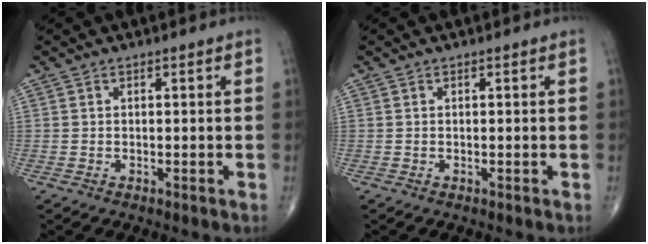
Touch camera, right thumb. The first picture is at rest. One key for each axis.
{"total": 0.0}